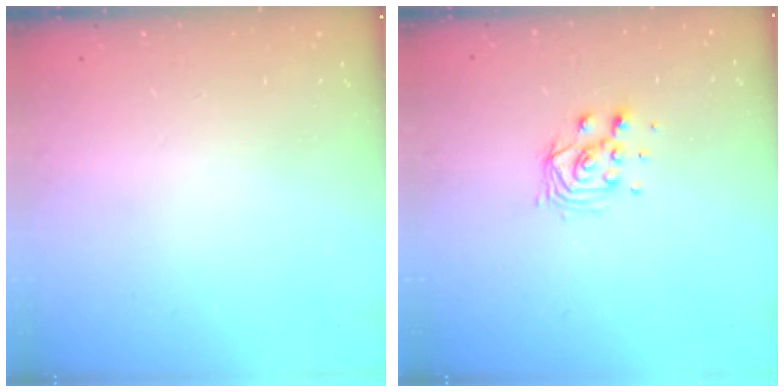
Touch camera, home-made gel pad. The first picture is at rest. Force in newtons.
{"total": 7.0, "press": 7.0, "slide": 0.4}